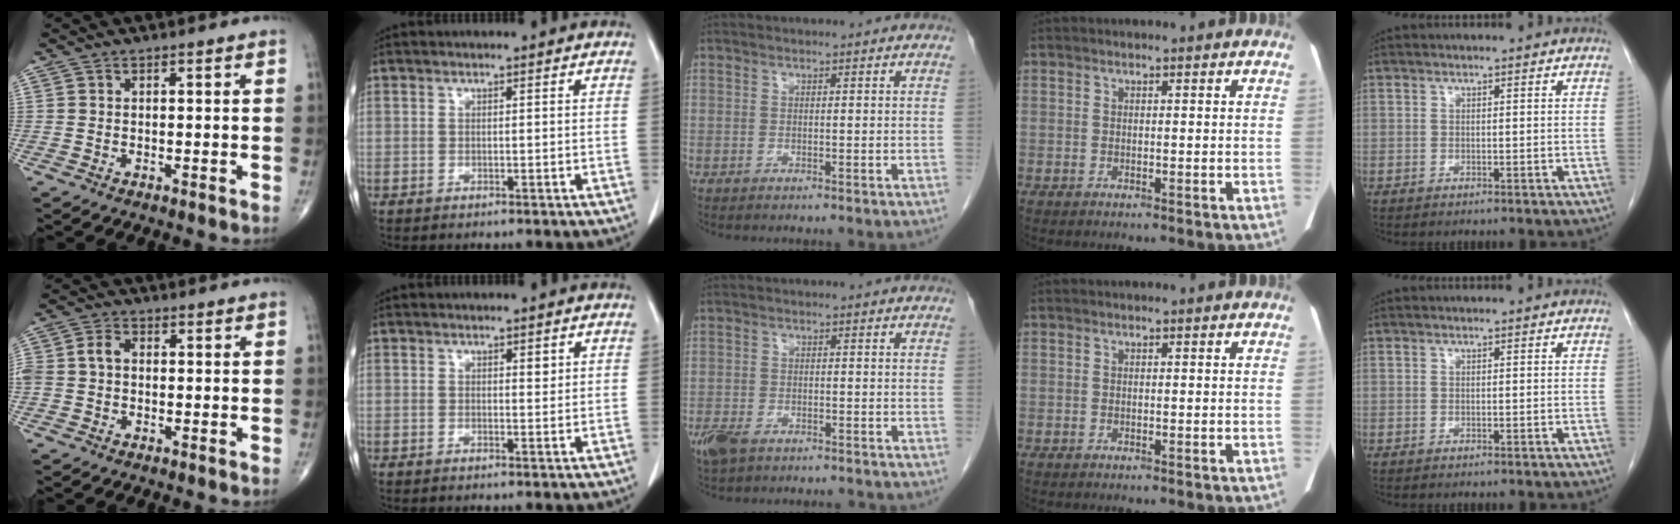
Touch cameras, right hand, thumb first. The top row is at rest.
{"thumb": {"total": 4.2, "force": [-0.1, 3.2, 2.8], "torque": [-0.061, 0.018, -0.004]}, "index": {"total": 1.0, "force": [0.5, 0.4, 0.8], "torque": [-0.011, -0.003, 0.007]}, "middle": {"total": 6.8, "force": [-5.3, 2.7, 3.2], "torque": [-0.062, -0.006, -0.082]}}